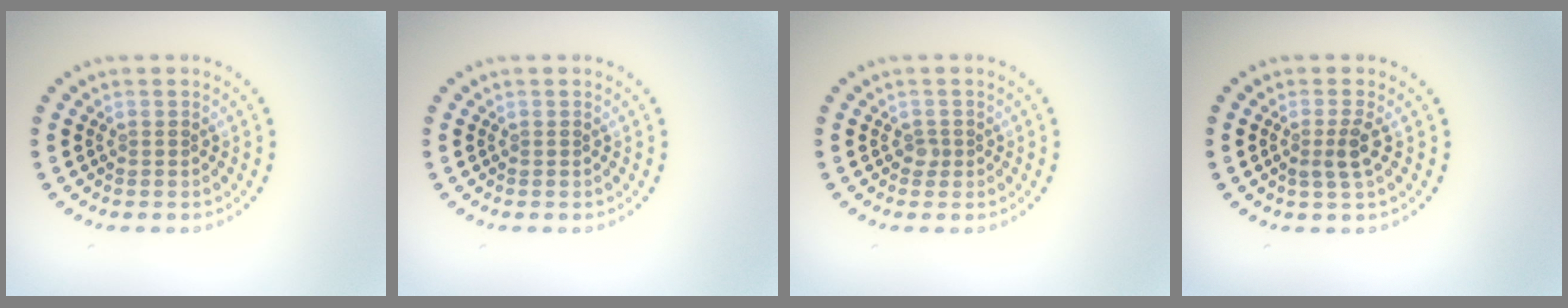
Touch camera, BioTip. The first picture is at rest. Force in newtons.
{"total": 0.0}
{"total": 0.8, "press": 0.6, "slide": 0.6}
{"total": 1.9, "press": 1.5, "slide": 1.1}